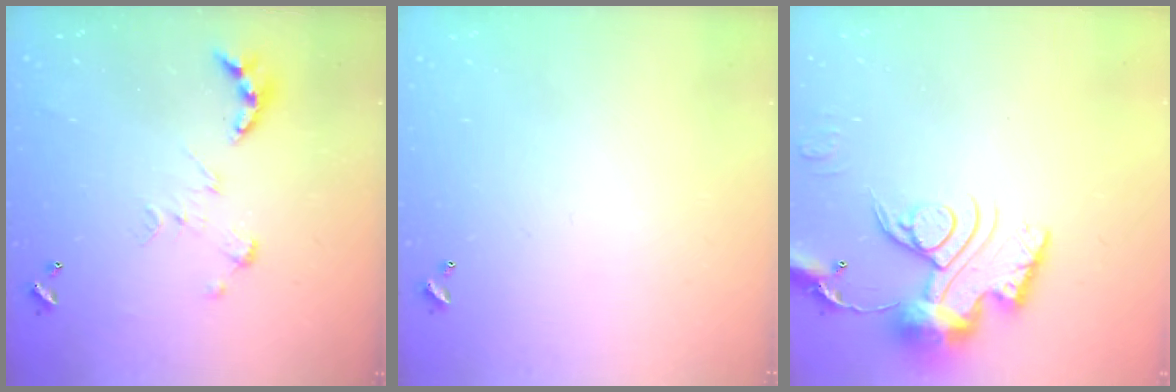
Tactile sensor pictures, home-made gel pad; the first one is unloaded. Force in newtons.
{"total": 0.0}
{"total": 15.5, "press": 15.4, "slide": 1.7}